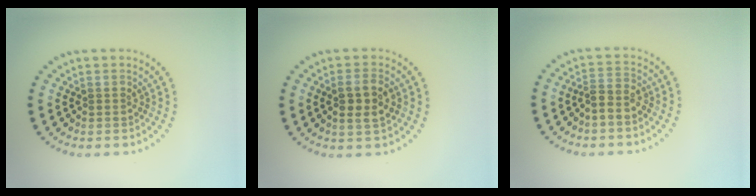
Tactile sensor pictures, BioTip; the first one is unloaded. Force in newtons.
{"total": 2.8, "press": 2.7, "slide": 0.6}
{"total": 1.8, "press": 1.6, "slide": 1.0}